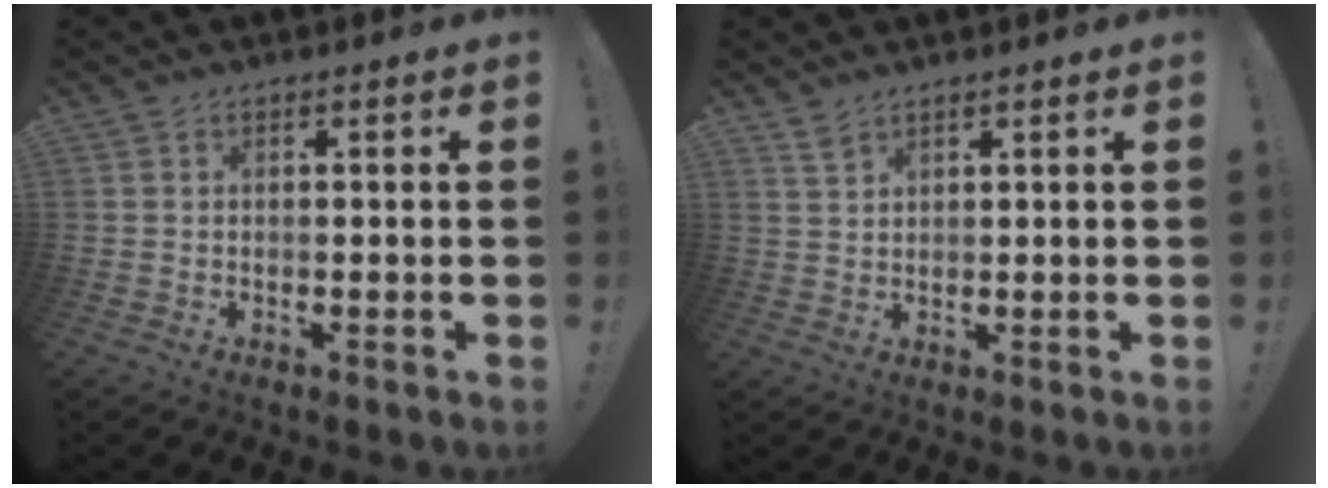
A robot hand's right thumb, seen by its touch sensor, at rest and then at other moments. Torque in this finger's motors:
{"motor_torque": [-0.16, -0.08, -0.31, 0.35, -0.11]}